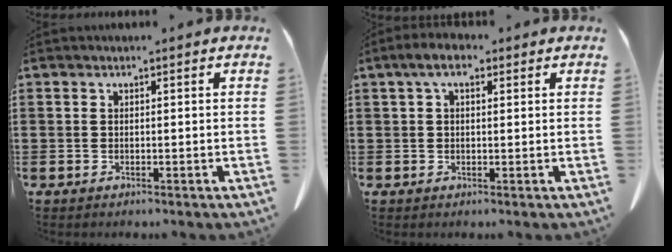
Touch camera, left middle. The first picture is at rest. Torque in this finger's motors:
{"motor_torque": [0.72, -0.44, 0.10, 0.05]}